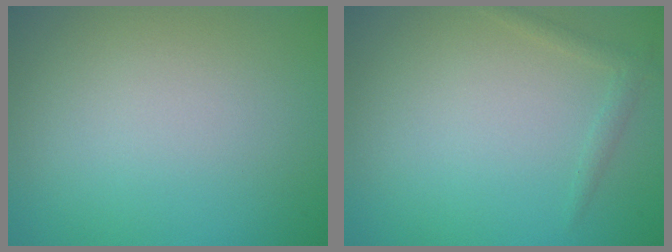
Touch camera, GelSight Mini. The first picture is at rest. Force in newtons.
{"total": 1.1, "press": 1.1, "slide": 0.0}